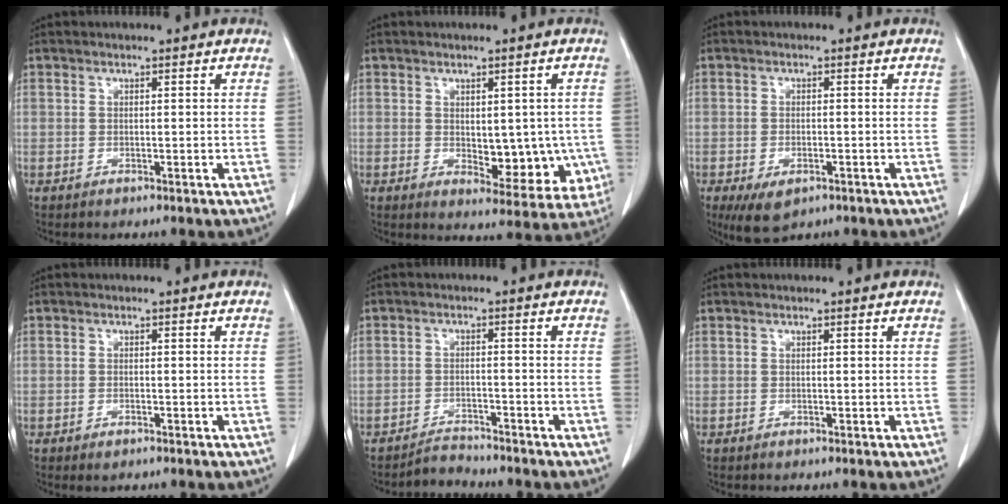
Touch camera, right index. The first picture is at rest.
{"total": 8.8, "force": [-0.9, 5.0, 7.2], "torque": [-0.072, -0.002, 0.004]}
{"total": 5.1, "force": [-3.0, 2.7, 3.2], "torque": [-0.059, -0.007, -0.038]}
{"total": 1.1, "force": [-0.6, 0.5, 0.8], "torque": [-0.015, -0.001, -0.002]}
{"total": 2.7, "force": [-2.6, 0.4, -0.6], "torque": [0.010, -0.009, -0.042]}
{"total": 0.0}